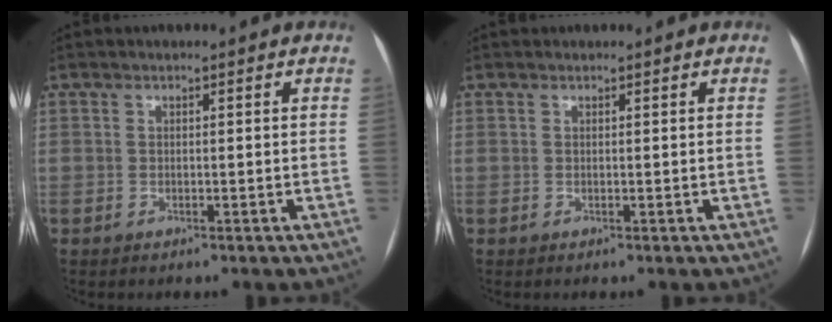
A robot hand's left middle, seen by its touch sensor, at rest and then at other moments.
{"total": 0.0}